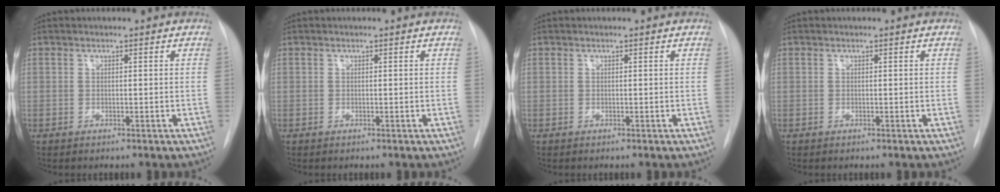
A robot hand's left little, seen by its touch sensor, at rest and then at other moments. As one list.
[{"total": 0.0}, {"total": 0.0}, {"total": 0.0}]